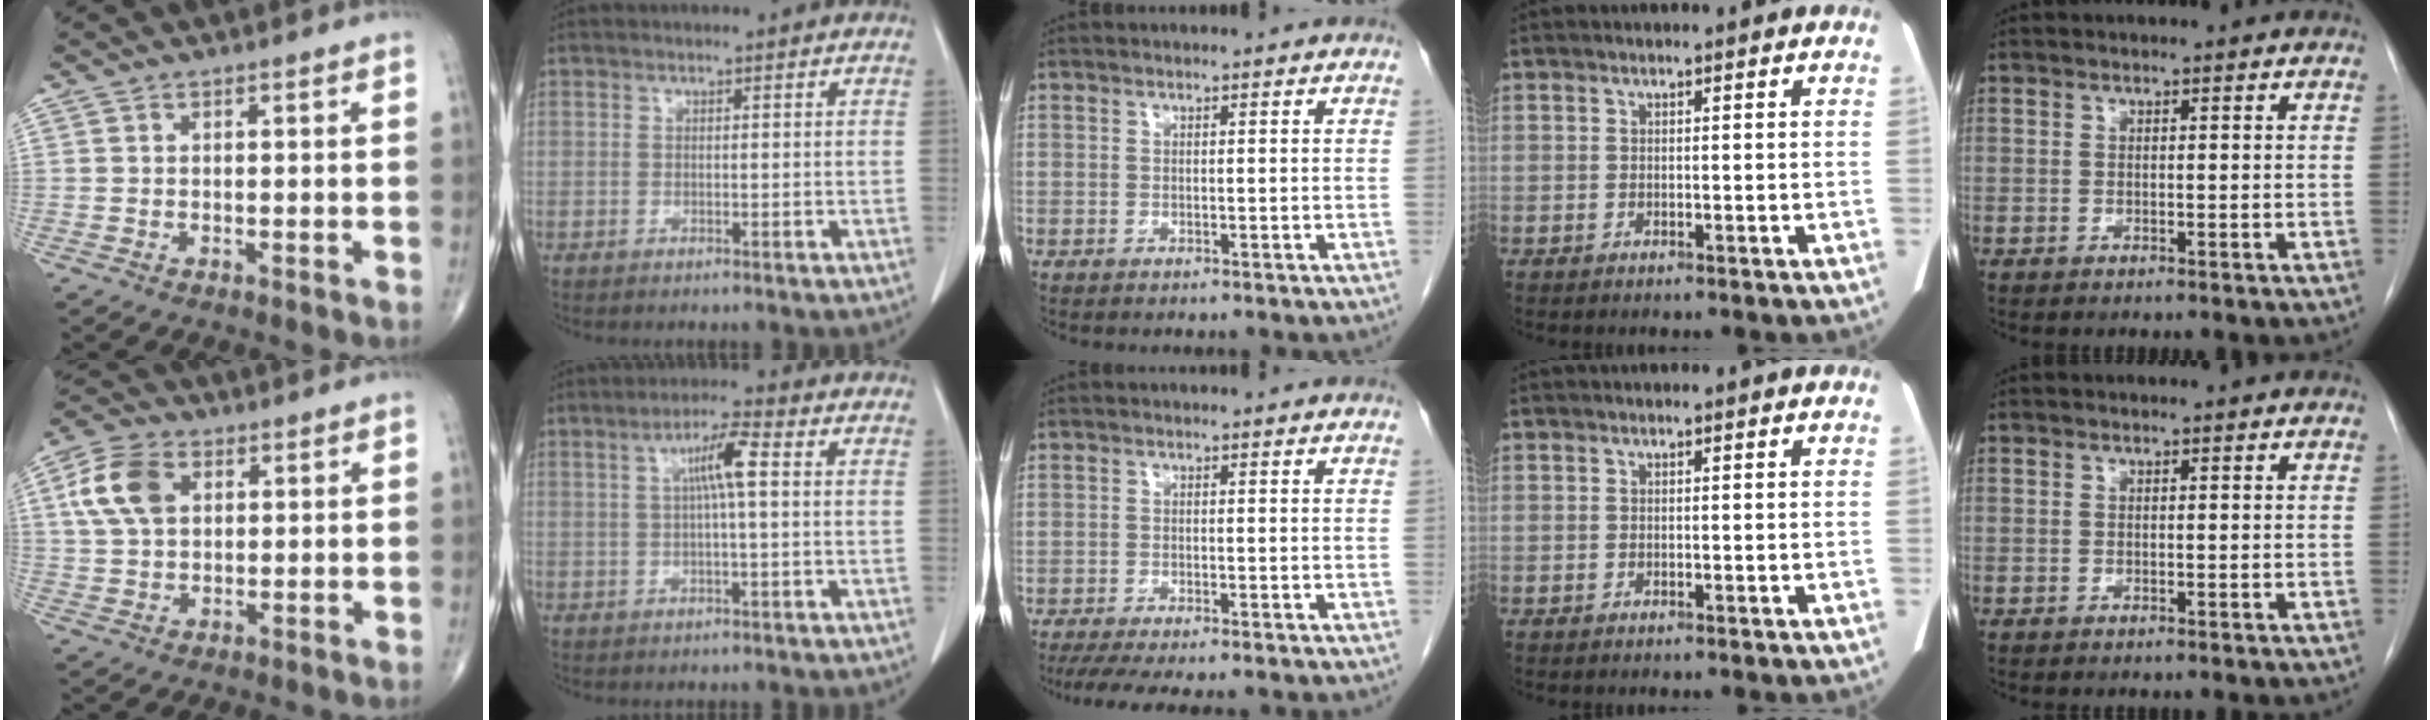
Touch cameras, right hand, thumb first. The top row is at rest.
{"thumb": {"total": 9.5, "force": [2.8, 6.3, 6.6], "torque": [-0.124, 0.006, 0.050]}, "index": {"total": 5.5, "force": [1.0, 0.3, 5.3], "torque": [-0.097, 0.012, 0.017]}, "middle": {"total": 7.8, "force": [-6.5, 0.9, 4.3], "torque": [-0.062, -0.013, -0.099]}}